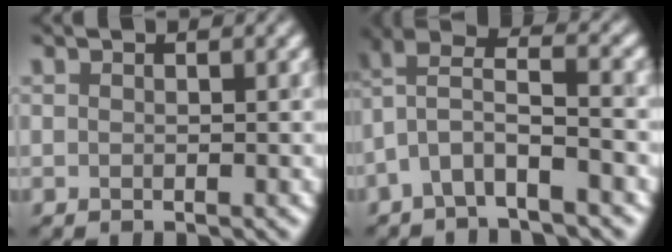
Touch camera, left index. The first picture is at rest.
{"total": 4.3, "force": [-1.8, 1.1, 3.7], "torque": [-0.077, 0.017, -0.035]}